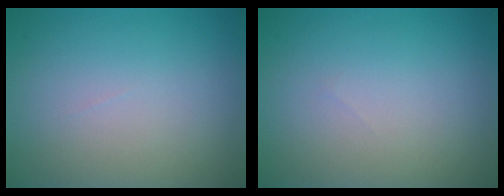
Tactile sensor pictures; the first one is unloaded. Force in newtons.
{"total": 0.0}